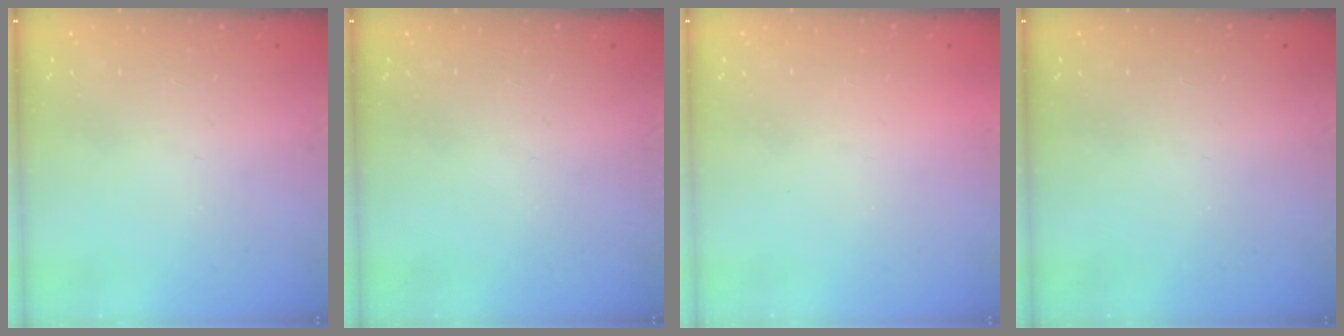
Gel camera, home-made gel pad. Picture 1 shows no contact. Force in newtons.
{"total": 0.0}
{"total": 1.5, "press": 1.5, "slide": 0.1}
{"total": 0.0}